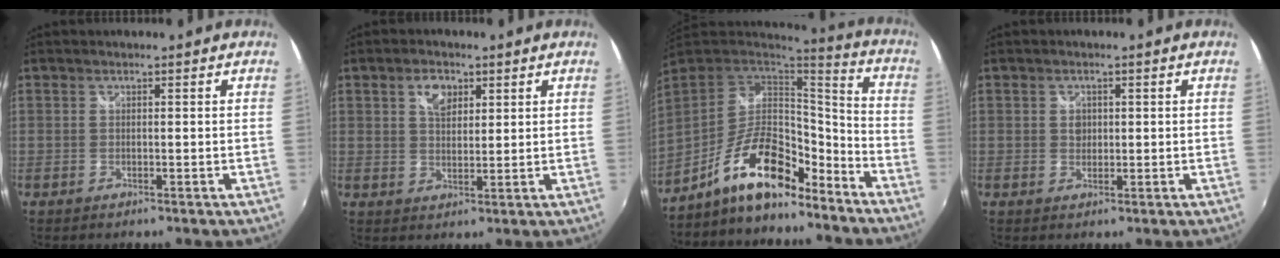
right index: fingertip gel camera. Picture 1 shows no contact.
{"total": 4.7, "force": [2.2, 2.8, 2.9], "torque": [-0.045, 0.010, 0.040]}
{"total": 16.5, "force": [-11.6, 6.2, 10.0], "torque": [-0.199, 0.009, -0.198]}
{"total": 1.9, "force": [0.2, 1.7, 0.7], "torque": [-0.008, 0.003, 0.002]}